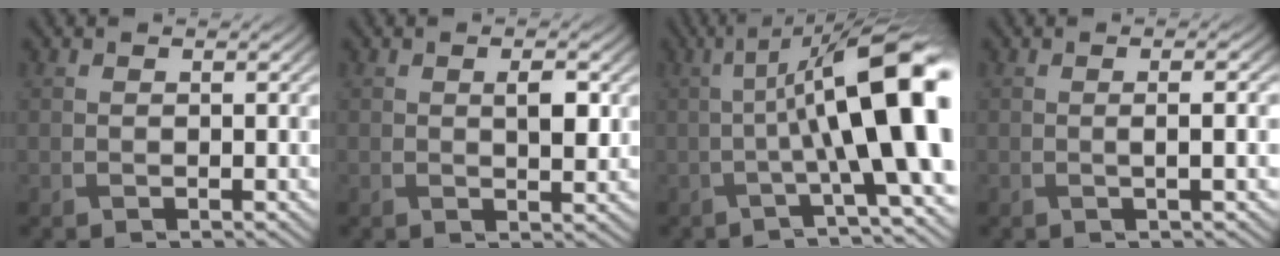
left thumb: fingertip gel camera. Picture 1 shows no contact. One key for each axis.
{"total": 2.3, "fx": 0.7, "fy": 0.9, "fz": 2.1, "tx": -0.041, "ty": -0.005, "tz": 0.014}
{"total": 14.3, "fx": 0.1, "fy": 3.7, "fz": 13.9, "tx": -0.194, "ty": 0.014, "tz": 0.000}
{"total": 2.1, "fx": 0.1, "fy": 0.4, "fz": 2.1, "tx": -0.035, "ty": 0.008, "tz": -0.005}